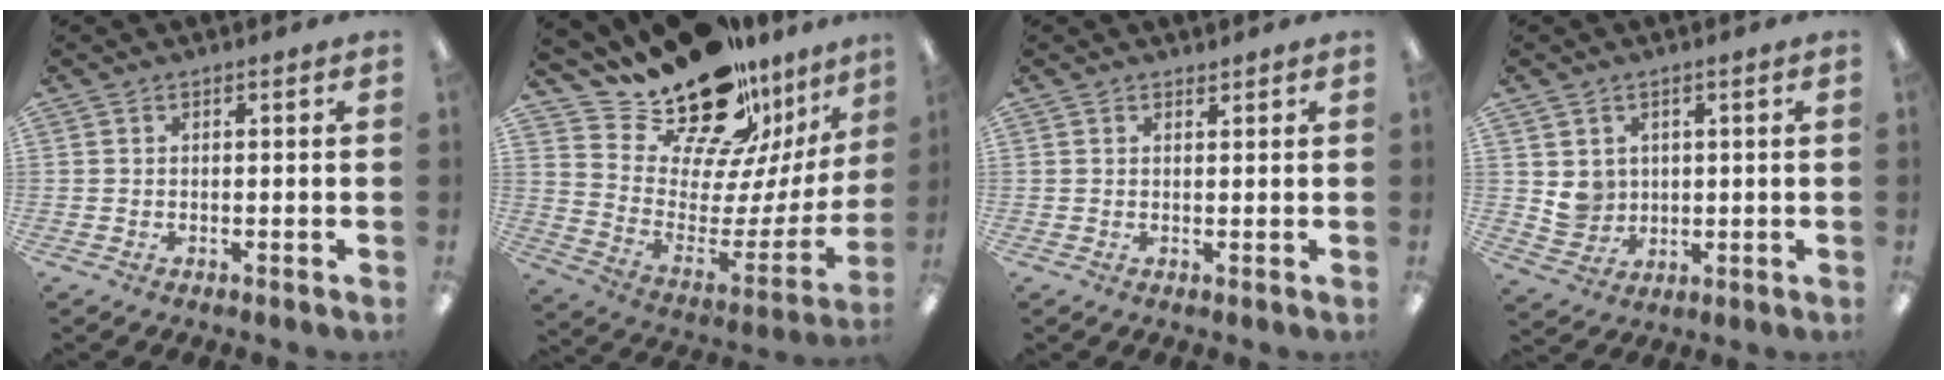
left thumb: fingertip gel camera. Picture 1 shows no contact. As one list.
[{"total": 21.4, "force": [18.8, 7.5, 6.8], "torque": [-0.111, -0.160, 0.331]}, {"total": 0.9, "force": [0.9, 0.3, 0.0], "torque": [0.007, -0.004, 0.016]}, {"total": 5.4, "force": [2.0, 4.9, 0.7], "torque": [-0.006, -0.005, 0.039]}]